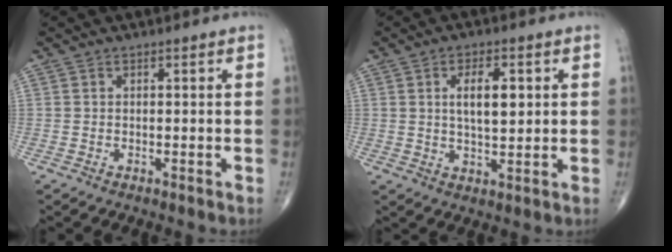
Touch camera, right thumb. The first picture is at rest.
{"total": 7.1, "force": [1.6, 3.1, 6.2], "torque": [-0.095, -0.008, 0.028]}